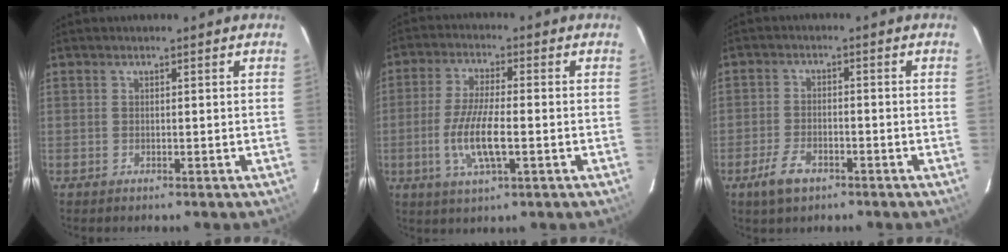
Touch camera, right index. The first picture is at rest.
{"total": 10.5, "force": [-2.6, 2.5, 9.9], "torque": [-0.200, -0.008, -0.050]}
{"total": 6.0, "force": [-3.7, 2.9, 3.7], "torque": [-0.089, -0.005, -0.065]}